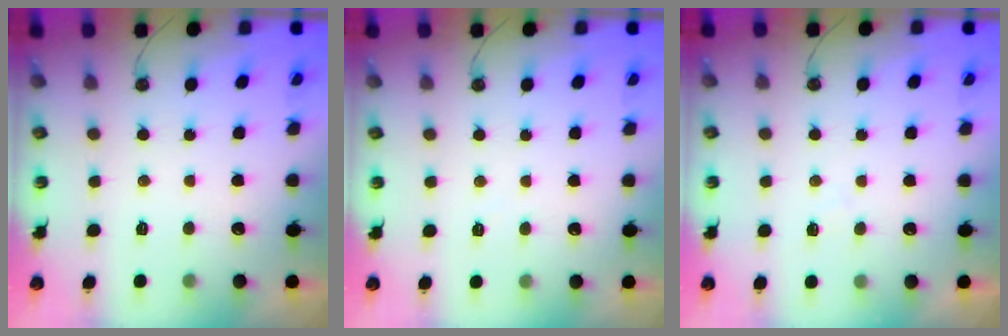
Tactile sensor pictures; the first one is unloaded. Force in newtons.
{"total": 2.1, "press": 2.1, "slide": 0.5}
{"total": 3.8, "press": 3.7, "slide": 0.4}